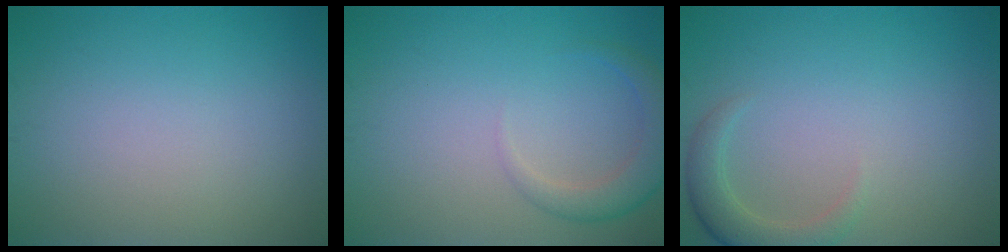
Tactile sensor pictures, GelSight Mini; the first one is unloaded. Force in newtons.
{"total": 2.8, "press": 2.8, "slide": 0.3}
{"total": 2.7, "press": 2.6, "slide": 0.5}